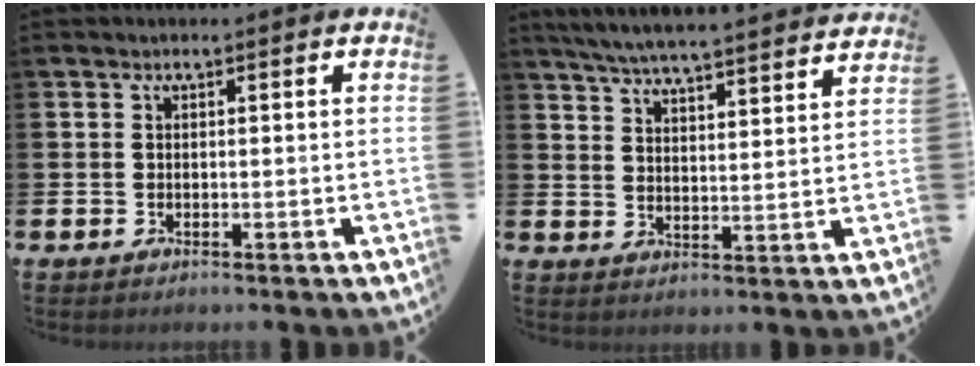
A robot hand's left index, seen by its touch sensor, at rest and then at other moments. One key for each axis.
{"total": 6.3, "fx": 6.1, "fy": 0.1, "fz": 1.3, "tx": -0.040, "ty": -0.046, "tz": 0.106}